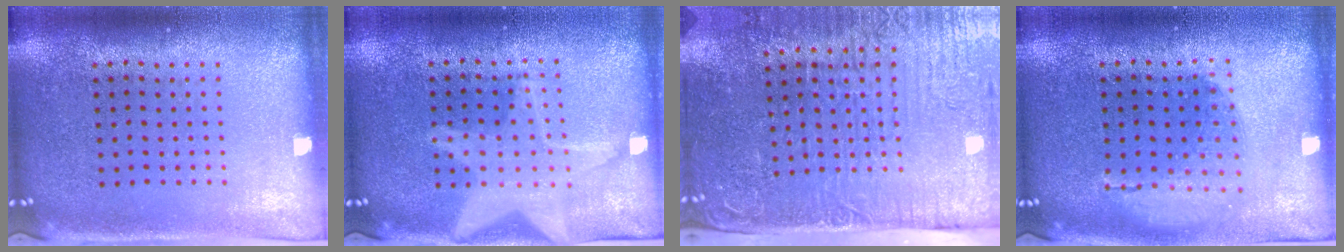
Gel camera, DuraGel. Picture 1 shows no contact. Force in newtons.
{"total": 3.1, "press": 3.1, "slide": 0.5}
{"total": 5.5, "press": 4.6, "slide": 3.0}
{"total": 1.2, "press": 1.2, "slide": 0.3}